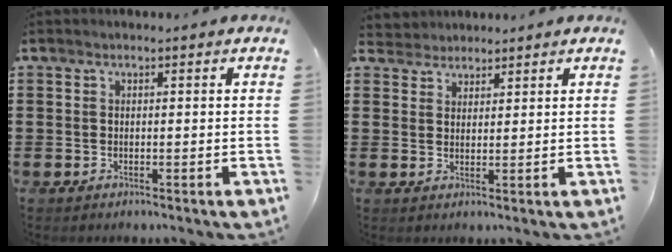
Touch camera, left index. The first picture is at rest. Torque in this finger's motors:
{"motor_torque": [0.08, -0.06, 0.00, -0.01]}